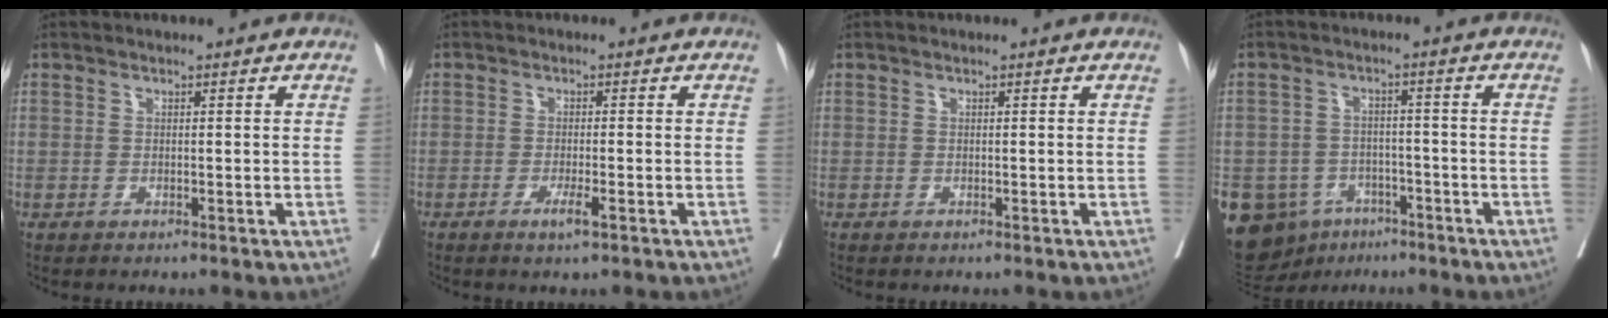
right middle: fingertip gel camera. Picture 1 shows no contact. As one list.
[{"total": 2.3, "force": [-1.2, 0.0, 2.0], "torque": [-0.032, -0.004, -0.021]}, {"total": 0.0}, {"total": 15.3, "force": [-8.0, 11.8, 5.4], "torque": [-0.140, 0.018, -0.107]}]